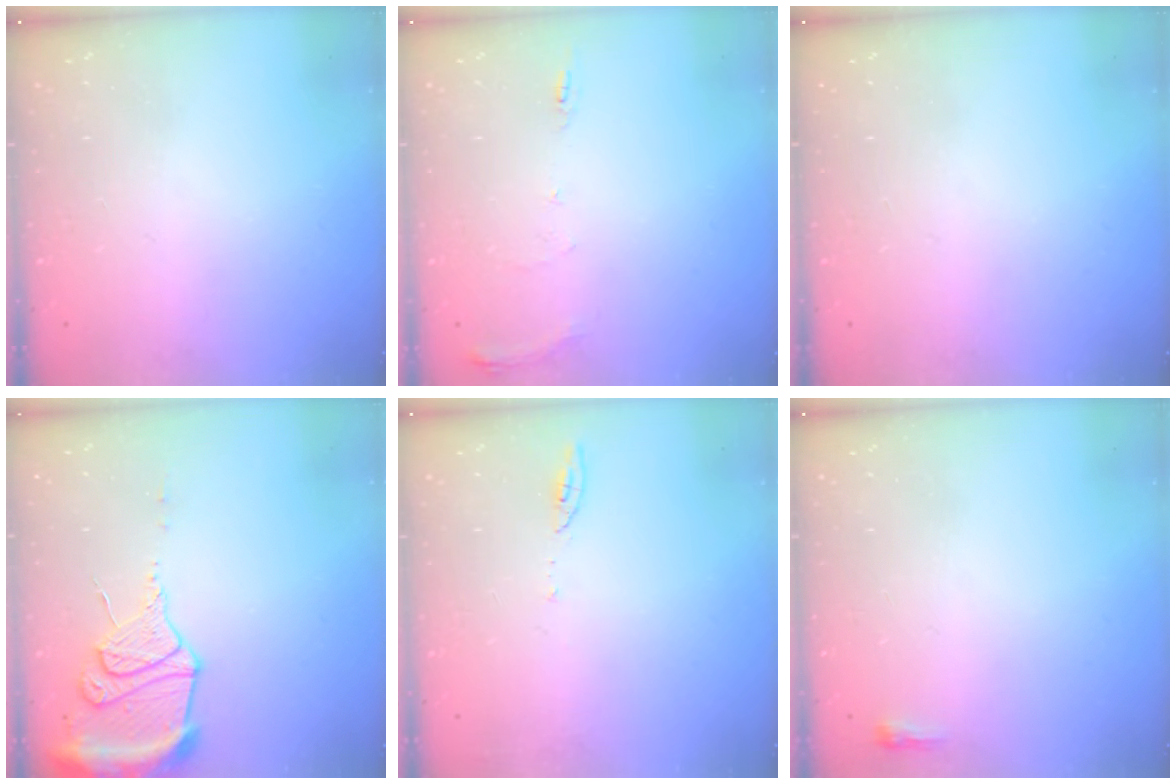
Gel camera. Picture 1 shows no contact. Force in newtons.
{"total": 7.4, "press": 7.4, "slide": 0.8}
{"total": 0.0}
{"total": 14.1, "press": 14.1, "slide": 1.3}
{"total": 4.8, "press": 4.8, "slide": 0.6}
{"total": 2.3, "press": 2.2, "slide": 0.7}